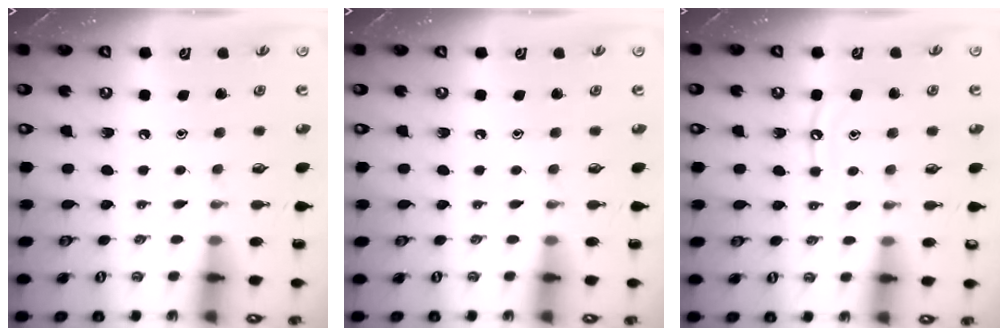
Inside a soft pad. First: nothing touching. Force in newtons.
{"total": 0.0}
{"total": 7.1, "press": 7.0, "slide": 0.6}